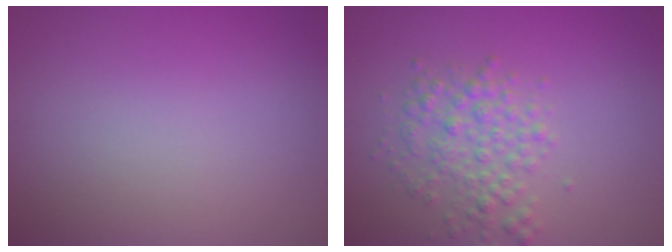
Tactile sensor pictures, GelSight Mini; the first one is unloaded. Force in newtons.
{"total": 3.3, "press": 3.3, "slide": 0.1}